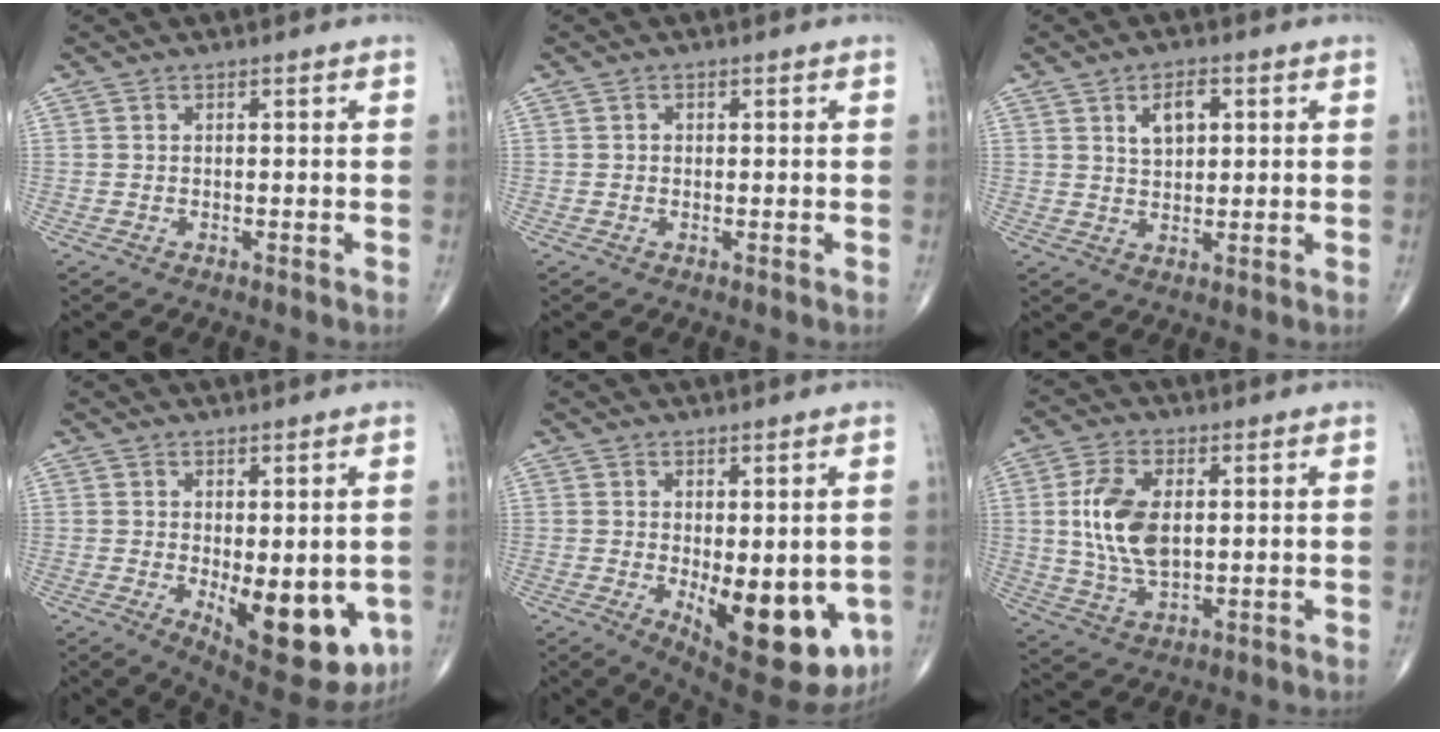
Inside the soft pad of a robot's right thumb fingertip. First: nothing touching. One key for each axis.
{"total": 0.6, "fx": 0.1, "fy": 0.5, "fz": 0.2, "tx": 0.001, "ty": 0.001, "tz": 0.000}
{"total": 5.2, "fx": 1.9, "fy": 3.0, "fz": 3.8, "tx": -0.051, "ty": -0.005, "tz": 0.033}
{"total": 15.2, "fx": -3.2, "fy": 6.8, "fz": 13.2, "tx": -0.157, "ty": -0.027, "tz": -0.024}
{"total": 16.3, "fx": -3.5, "fy": 7.2, "fz": 14.2, "tx": -0.165, "ty": -0.027, "tz": -0.027}
{"total": 11.0, "fx": 1.4, "fy": 6.0, "fz": 9.1, "tx": -0.181, "ty": -0.008, "tz": 0.031}